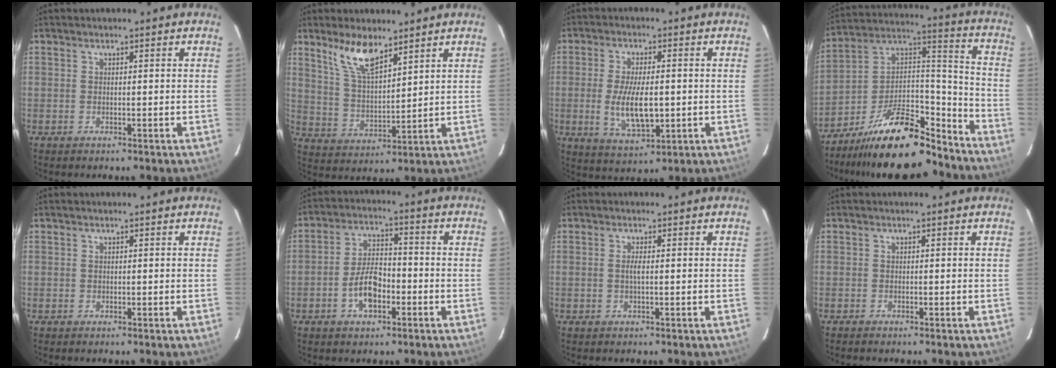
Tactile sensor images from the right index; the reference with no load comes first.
{"total": 9.0, "force": [6.4, 2.8, 5.6], "torque": [-0.107, 0.004, 0.134]}
{"total": 9.8, "force": [-1.2, 3.8, 8.9], "torque": [-0.175, -0.014, -0.015]}
{"total": 21.3, "force": [-16.4, 6.9, 11.7], "torque": [-0.206, 0.028, -0.261]}
{"total": 0.0}
{"total": 7.6, "force": [-3.1, 3.8, 5.7], "torque": [-0.115, 0.012, -0.050]}
{"total": 1.3, "force": [0.0, -0.1, 1.3], "torque": [-0.026, -0.001, -0.001]}
{"total": 0.8, "force": [-0.7, 0.2, 0.2], "torque": [-0.008, -0.002, -0.014]}